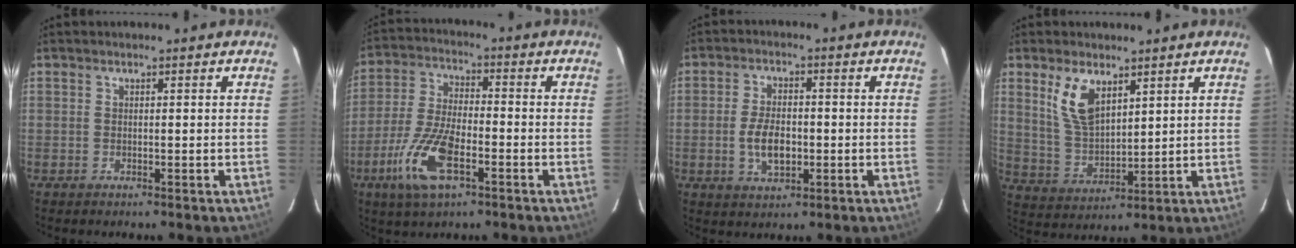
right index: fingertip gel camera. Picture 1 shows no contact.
{"total": 12.8, "force": [-6.0, 4.5, 10.4], "torque": [-0.228, -0.010, -0.117]}
{"total": 7.0, "force": [-1.4, 3.7, 5.7], "torque": [-0.117, 0.000, -0.022]}
{"total": 9.1, "force": [4.8, 4.4, 6.4], "torque": [-0.123, 0.001, 0.106]}